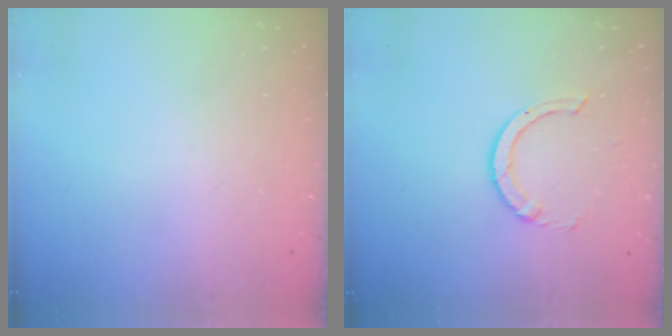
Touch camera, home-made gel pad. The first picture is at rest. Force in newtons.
{"total": 3.3, "press": 3.3, "slide": 0.3}